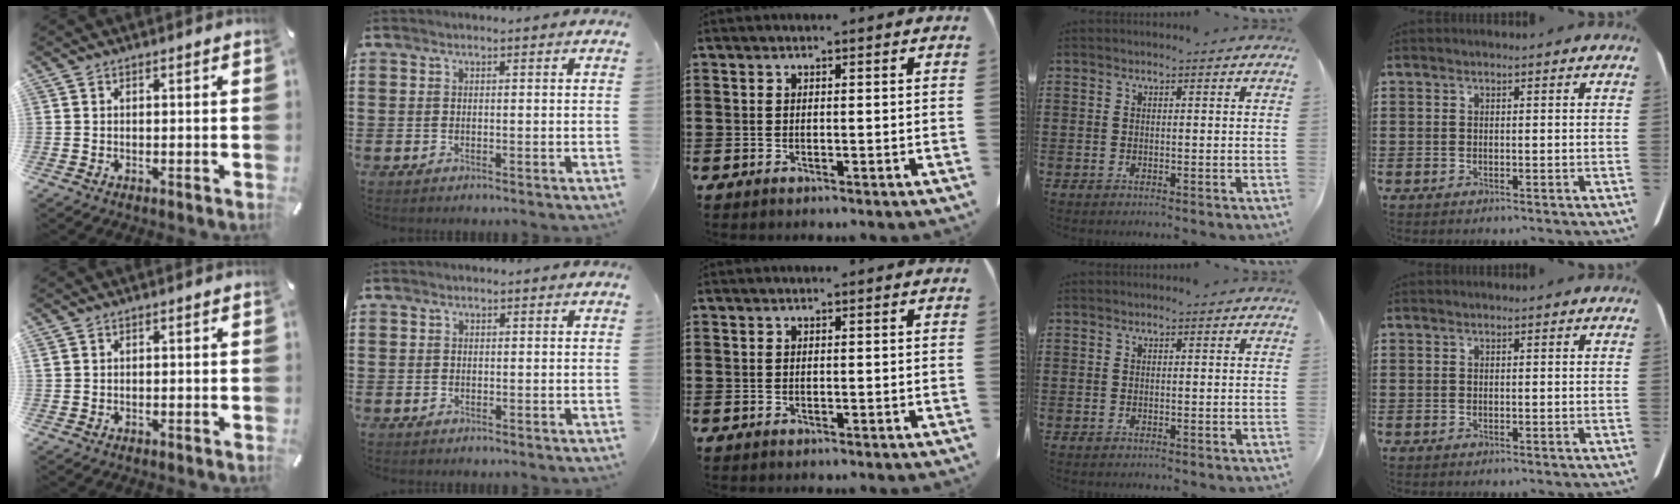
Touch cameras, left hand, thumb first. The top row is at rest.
{"thumb": {"total": 0.7, "force": [0.0, 0.5, 0.4], "torque": [-0.007, 0.002, -0.001]}, "index": {"total": 0.7, "force": [0.0, 0.7, 0.0], "torque": [-0.003, 0.005, 0.000]}}